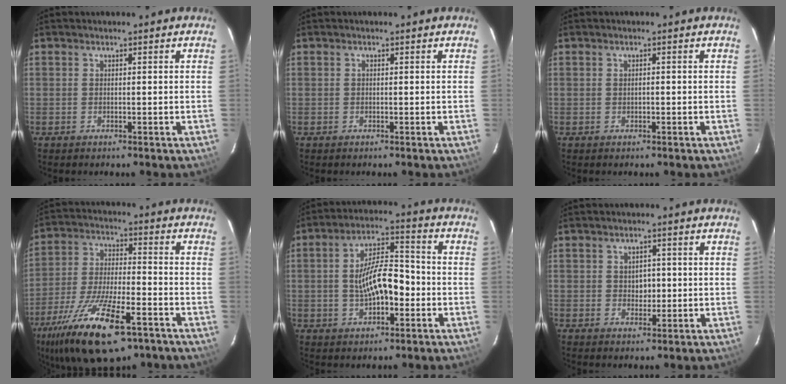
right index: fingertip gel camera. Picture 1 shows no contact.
{"total": 0.0}
{"total": 0.5, "force": [-0.2, 0.3, 0.4], "torque": [-0.006, 0.004, -0.004]}
{"total": 19.8, "force": [-11.8, 6.6, 14.4], "torque": [-0.284, -0.042, -0.207]}
{"total": 10.8, "force": [-1.8, 4.7, 9.6], "torque": [-0.177, 0.014, -0.025]}
{"total": 2.8, "force": [0.0, 2.3, 1.7], "torque": [-0.024, 0.005, 0.001]}